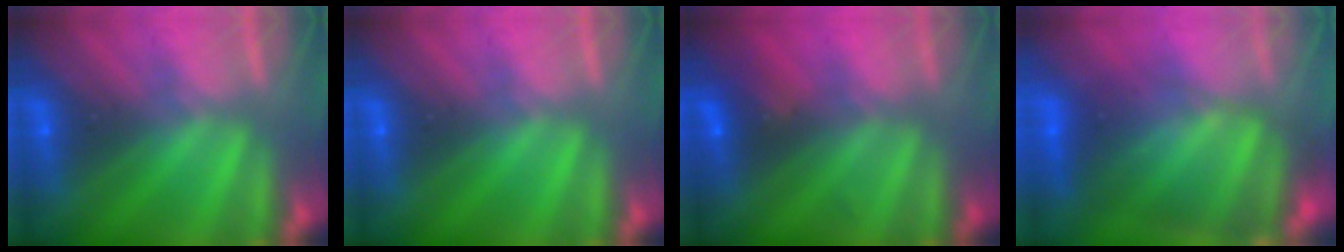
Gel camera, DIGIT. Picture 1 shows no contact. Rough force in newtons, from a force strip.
{"total": 0.0}
{"total": 2.3}
{"total": 5.8}